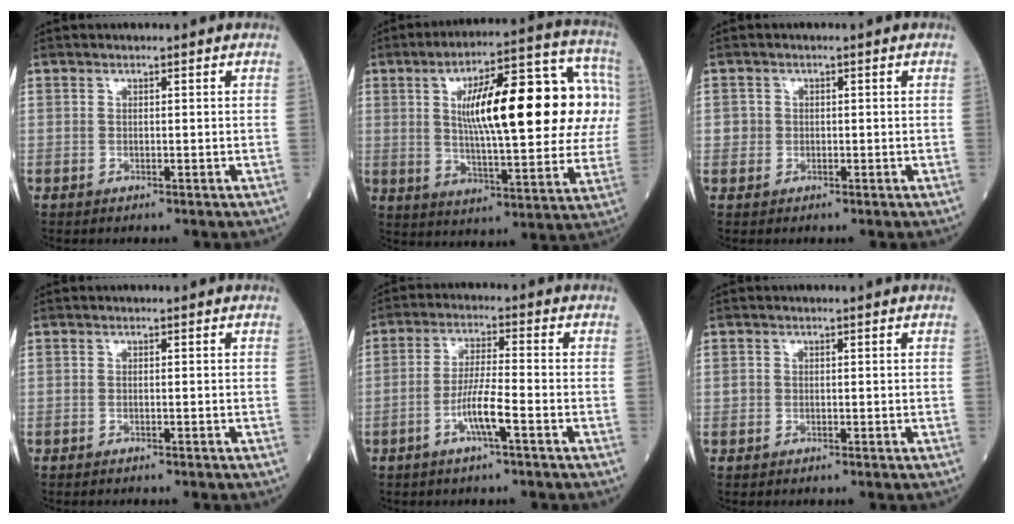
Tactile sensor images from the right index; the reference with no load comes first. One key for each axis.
{"total": 23.7, "fx": 4.4, "fy": 5.6, "fz": 22.6, "tx": -0.319, "ty": 0.043, "tz": 0.062}
{"total": 1.5, "fx": 0.1, "fy": 1.5, "fz": 0.1, "tx": 0.008, "ty": 0.006, "tz": 0.001}
{"total": 1.9, "fx": -1.7, "fy": 0.0, "fz": 0.8, "tx": -0.013, "ty": -0.001, "tz": -0.021}
{"total": 5.6, "fx": -2.4, "fy": 0.1, "fz": 5.0, "tx": -0.102, "ty": 0.002, "tz": -0.044}
{"total": 0.6, "fx": 0.0, "fy": 0.6, "fz": 0.0, "tx": 0.001, "ty": 0.005, "tz": 0.002}